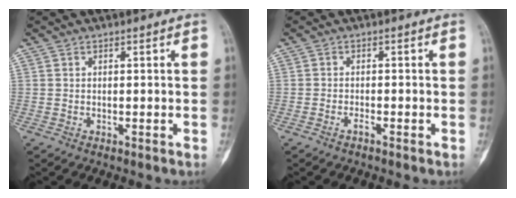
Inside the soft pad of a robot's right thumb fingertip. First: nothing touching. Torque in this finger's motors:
{"motor_torque": [0.09, -0.11, 0.18, -0.19, 0.13]}